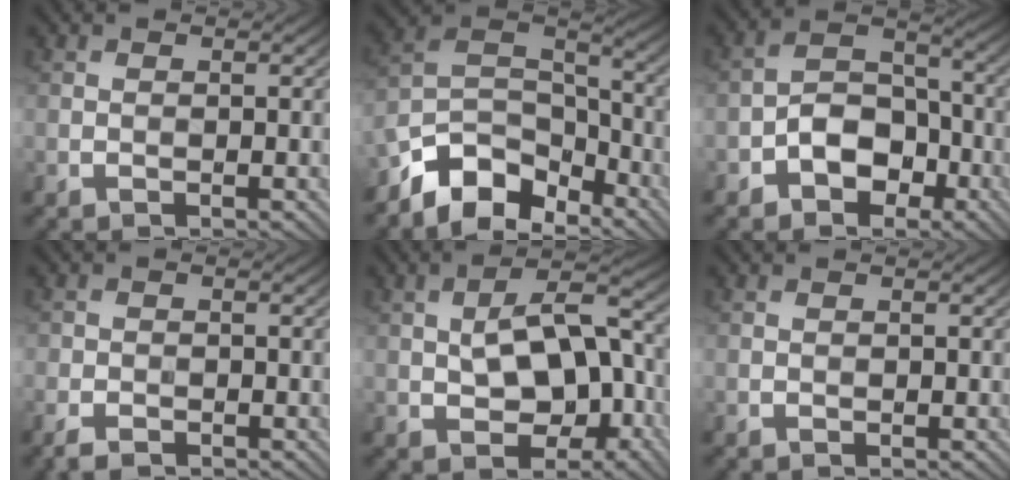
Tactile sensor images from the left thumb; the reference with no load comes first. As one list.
[{"total": 9.7, "force": [-7.2, 4.7, 4.5], "torque": [-0.080, 0.003, -0.154]}, {"total": 6.7, "force": [-3.3, 4.4, 3.9], "torque": [-0.062, 0.008, -0.067]}, {"total": 3.0, "force": [-2.2, 1.5, 1.5], "torque": [-0.031, -0.008, -0.047]}, {"total": 10.7, "force": [-1.3, 6.0, 8.8], "torque": [-0.139, 0.009, -0.023]}, {"total": 0.0}]